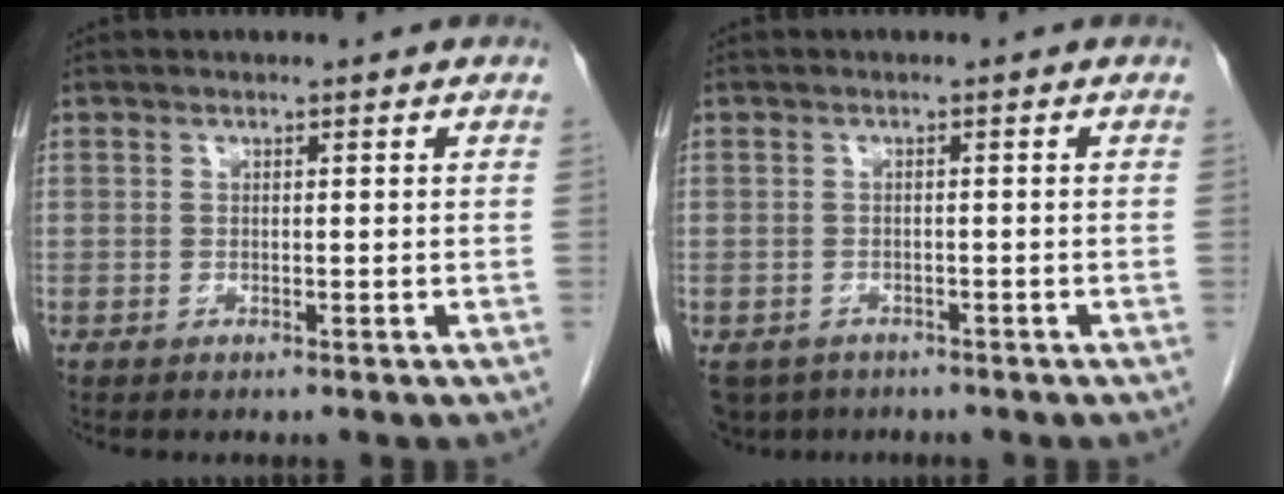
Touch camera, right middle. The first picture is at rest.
{"total": 5.1, "force": [-3.7, 3.2, 1.2], "torque": [-0.019, -0.003, -0.056]}